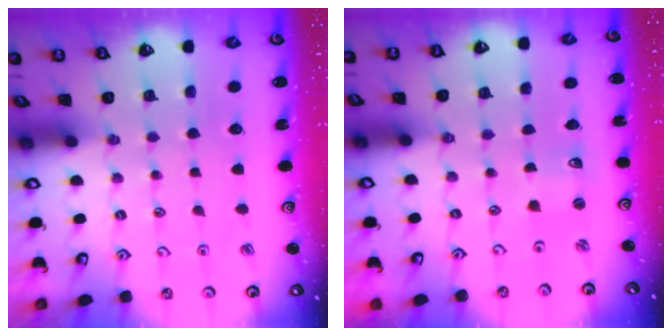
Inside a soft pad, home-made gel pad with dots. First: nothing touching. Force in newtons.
{"total": 2.3, "press": 2.2, "slide": 0.4}